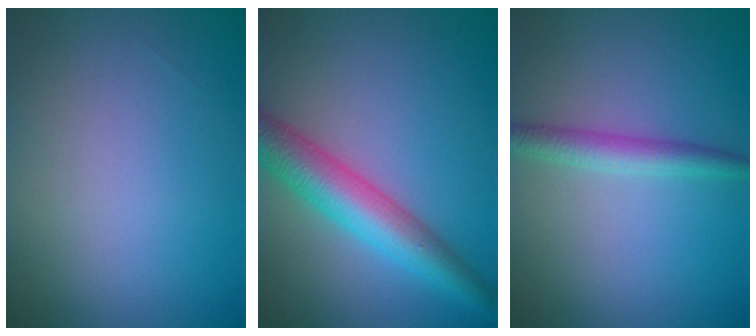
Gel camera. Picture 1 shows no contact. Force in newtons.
{"total": 6.2, "press": 6.2, "slide": 0.1}
{"total": 2.4, "press": 2.4, "slide": 0.0}